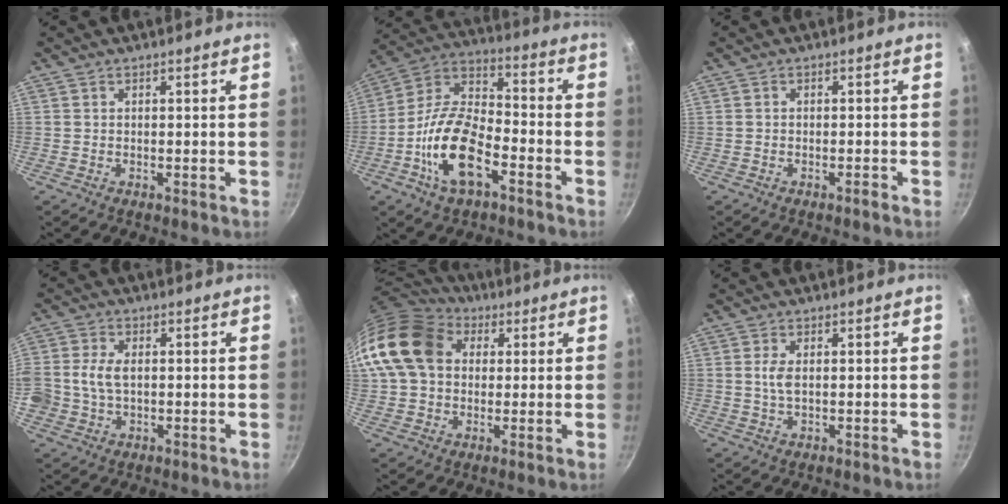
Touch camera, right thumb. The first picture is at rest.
{"total": 16.3, "force": [-6.6, 8.0, 12.6], "torque": [-0.228, 0.045, -0.139]}
{"total": 0.9, "force": [-0.8, 0.1, 0.5], "torque": [-0.013, 0.009, -0.012]}
{"total": 6.5, "force": [0.1, 4.5, 4.7], "torque": [-0.090, 0.011, -0.002]}
{"total": 16.6, "force": [3.5, 12.8, 9.9], "torque": [-0.178, 0.029, 0.048]}
{"total": 2.6, "force": [0.3, 1.1, 2.3], "torque": [-0.049, -0.002, 0.007]}